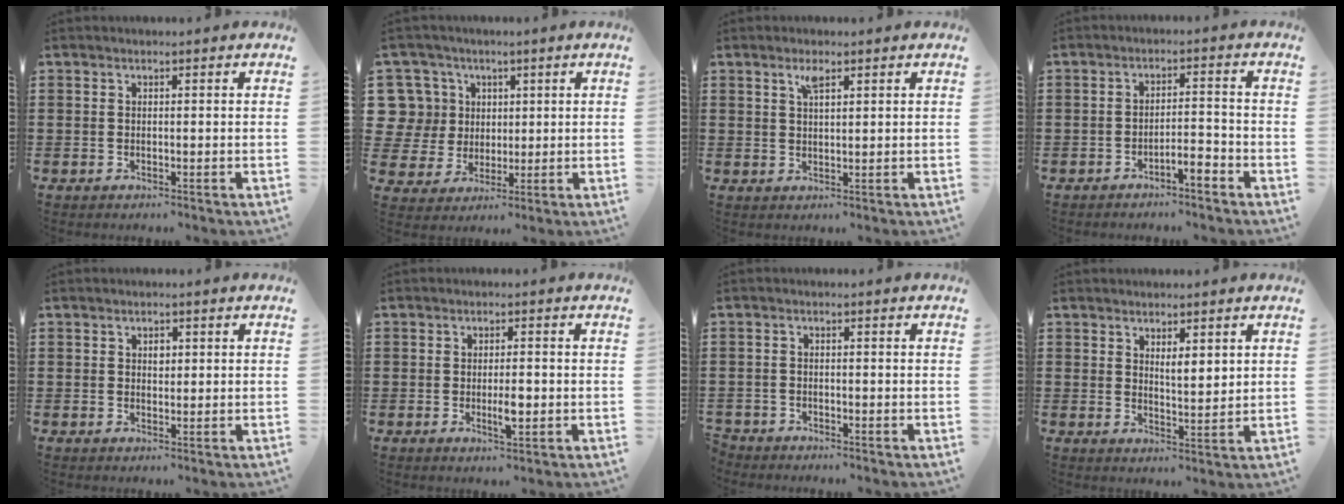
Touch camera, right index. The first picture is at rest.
{"total": 8.6, "force": [2.3, 8.1, 1.7], "torque": [-0.089, 0.016, 0.047]}
{"total": 2.3, "force": [1.4, 0.6, 1.8], "torque": [-0.031, 0.000, 0.022]}
{"total": 3.2, "force": [-2.8, 0.3, 1.6], "torque": [-0.031, 0.007, -0.054]}
{"total": 1.4, "force": [0.4, 0.9, 1.0], "torque": [-0.013, 0.004, 0.005]}
{"total": 3.5, "force": [-0.7, 1.0, 3.3], "torque": [-0.056, 0.001, -0.012]}
{"total": 1.4, "force": [-1.3, 0.4, 0.0], "torque": [-0.005, 0.003, -0.029]}
{"total": 2.7, "force": [2.0, 0.9, 1.6], "torque": [-0.026, 0.000, 0.034]}